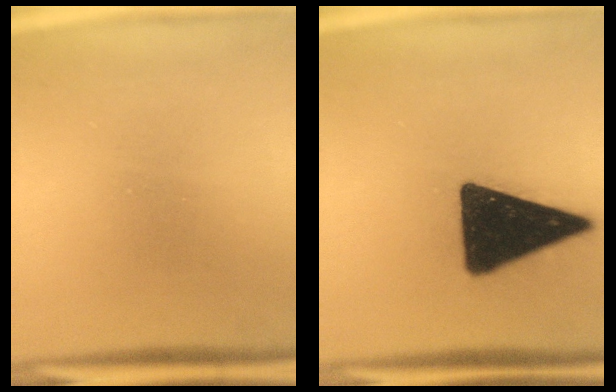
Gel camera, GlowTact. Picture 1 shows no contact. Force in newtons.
{"total": 18.5}